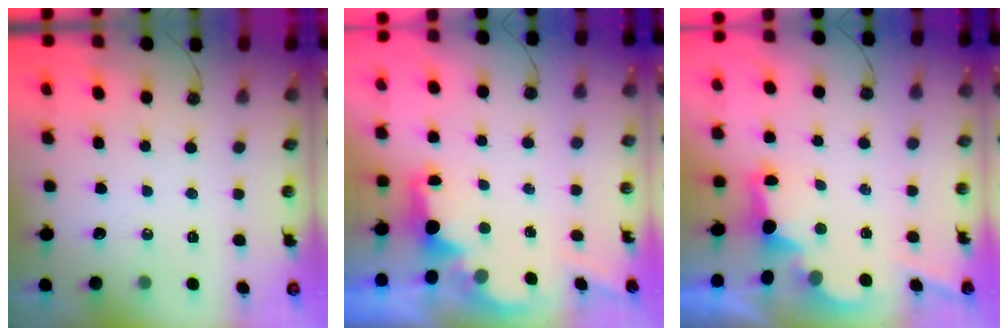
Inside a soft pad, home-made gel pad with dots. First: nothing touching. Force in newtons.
{"total": 3.3, "press": 3.3, "slide": 0.5}
{"total": 2.7, "press": 2.6, "slide": 0.9}